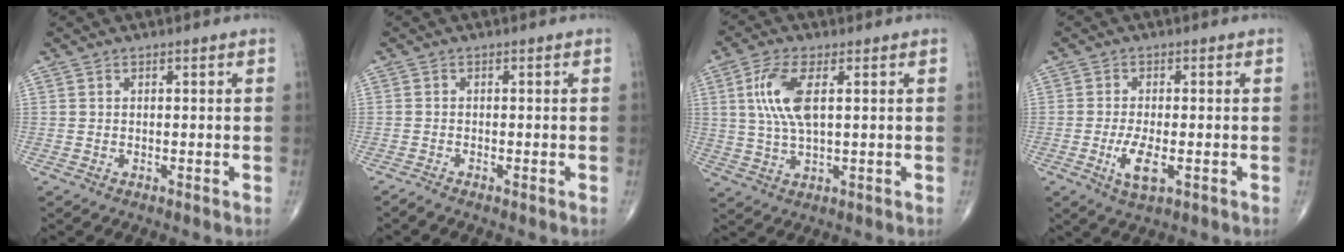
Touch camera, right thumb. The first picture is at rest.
{"total": 1.0, "force": [-0.9, -0.1, 0.5], "torque": [-0.018, 0.000, -0.021]}
{"total": 8.8, "force": [2.1, 3.4, 7.9], "torque": [-0.181, 0.000, 0.044]}
{"total": 5.2, "force": [-1.5, 1.9, 4.6], "torque": [-0.088, -0.007, -0.023]}